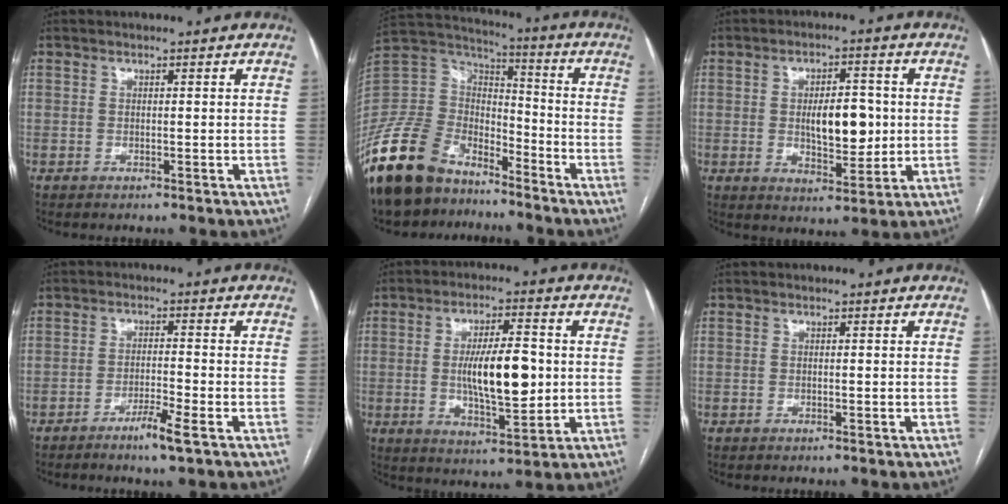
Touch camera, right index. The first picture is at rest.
{"total": 19.1, "force": [-14.2, 9.8, 8.2], "torque": [-0.186, 0.029, -0.266]}
{"total": 8.5, "force": [0.2, 3.6, 7.7], "torque": [-0.122, 0.002, 0.010]}
{"total": 4.4, "force": [-2.8, -0.2, 3.4], "torque": [-0.062, -0.006, -0.053]}
{"total": 11.3, "force": [0.0, 3.3, 10.8], "torque": [-0.188, 0.000, 0.002]}
{"total": 0.0}